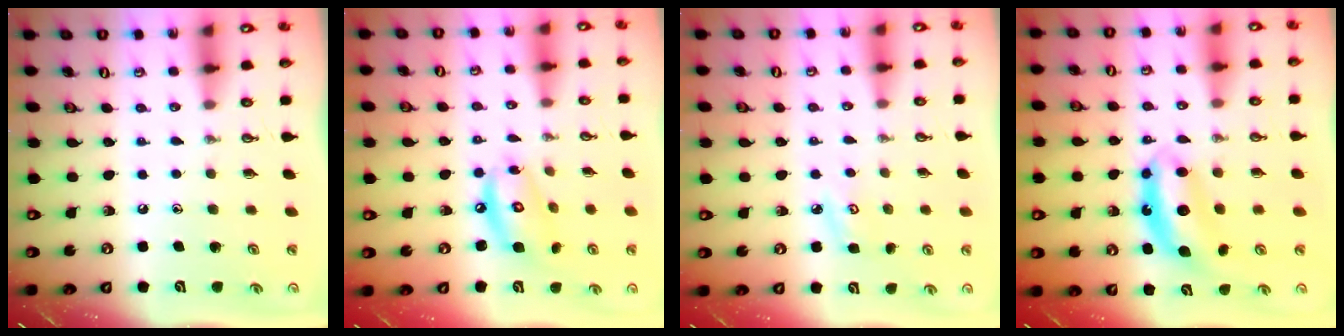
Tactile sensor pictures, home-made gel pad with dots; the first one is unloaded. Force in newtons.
{"total": 10.6, "press": 10.6, "slide": 0.8}
{"total": 4.0, "press": 4.0, "slide": 0.5}
{"total": 7.0, "press": 7.0, "slide": 0.2}